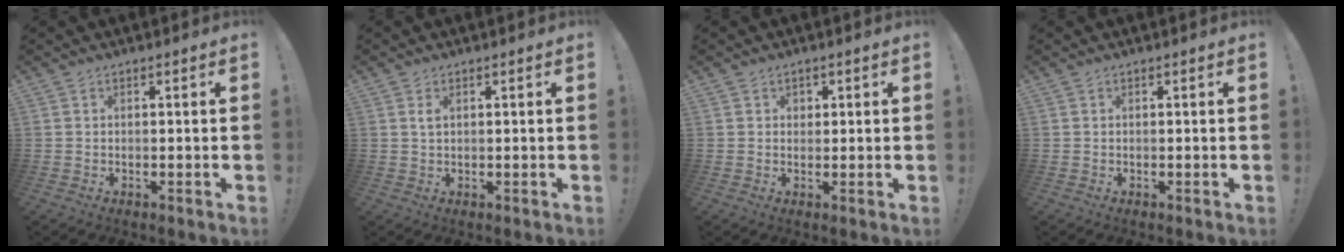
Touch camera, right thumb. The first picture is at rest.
{"total": 1.5, "force": [0.6, 0.5, 1.3], "torque": [-0.019, -0.002, 0.009]}
{"total": 1.6, "force": [0.7, 1.4, 0.4], "torque": [0.000, -0.003, 0.010]}
{"total": 0.0}